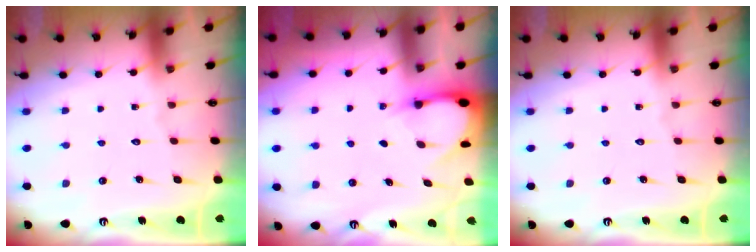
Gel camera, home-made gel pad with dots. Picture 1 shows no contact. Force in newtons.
{"total": 2.9, "press": 2.9, "slide": 0.3}
{"total": 0.0}